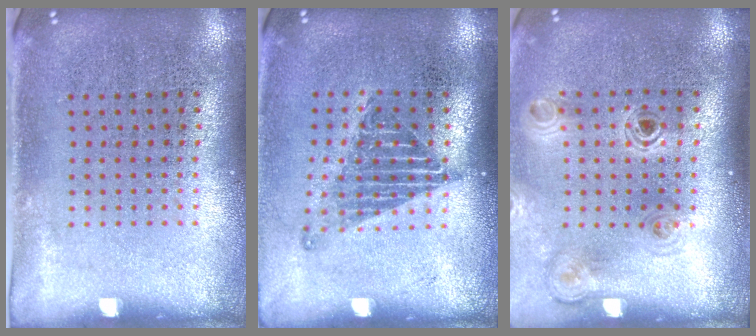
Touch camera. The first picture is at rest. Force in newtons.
{"total": 1.3, "press": 1.0, "slide": 0.8}
{"total": 1.1, "press": 1.1, "slide": 0.2}